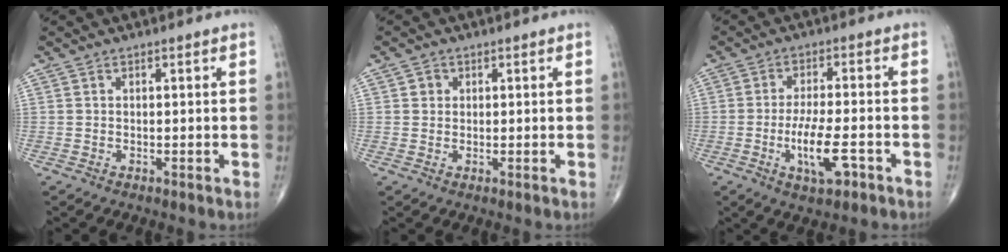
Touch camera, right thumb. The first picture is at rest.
{"total": 1.7, "force": [0.4, 1.6, 0.4], "torque": [0.001, 0.000, 0.003]}
{"total": 8.3, "force": [-3.1, 2.6, 7.3], "torque": [-0.133, 0.007, -0.052]}